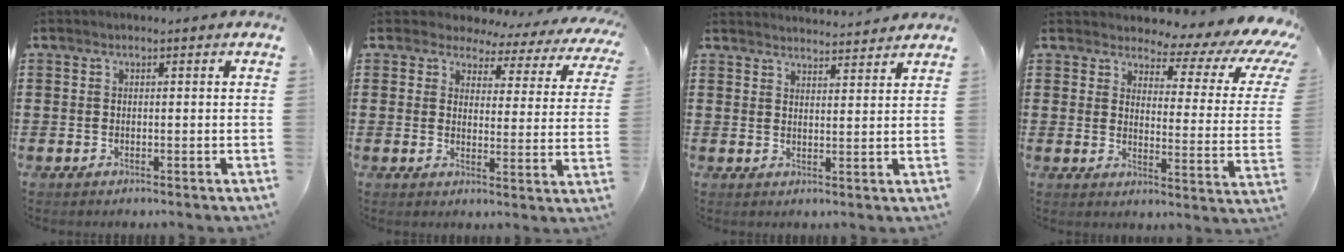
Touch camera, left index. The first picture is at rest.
{"total": 3.4, "force": [3.0, 1.4, 0.8], "torque": [-0.036, -0.016, 0.047]}
{"total": 2.9, "force": [2.9, -0.2, -0.1], "torque": [-0.007, -0.013, 0.054]}
{"total": 4.2, "force": [2.9, 2.0, 2.4], "torque": [-0.050, -0.025, 0.041]}